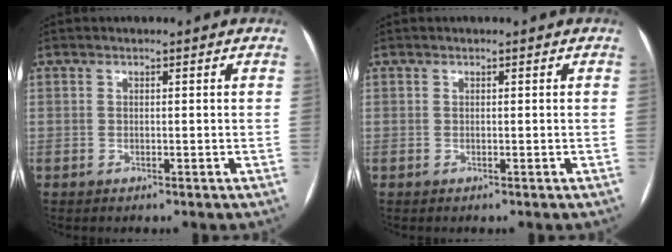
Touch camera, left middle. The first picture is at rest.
{"total": 0.0}